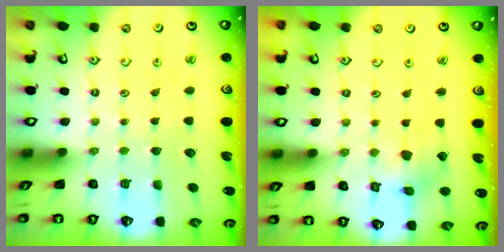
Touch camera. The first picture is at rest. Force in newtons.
{"total": 6.4, "press": 6.4, "slide": 0.5}